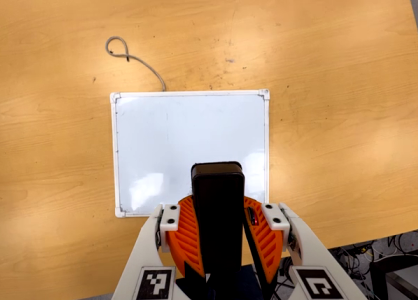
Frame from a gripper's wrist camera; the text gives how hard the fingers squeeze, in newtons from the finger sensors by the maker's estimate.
{"total": 9.9, "left": 9.9, "right": 9.9}